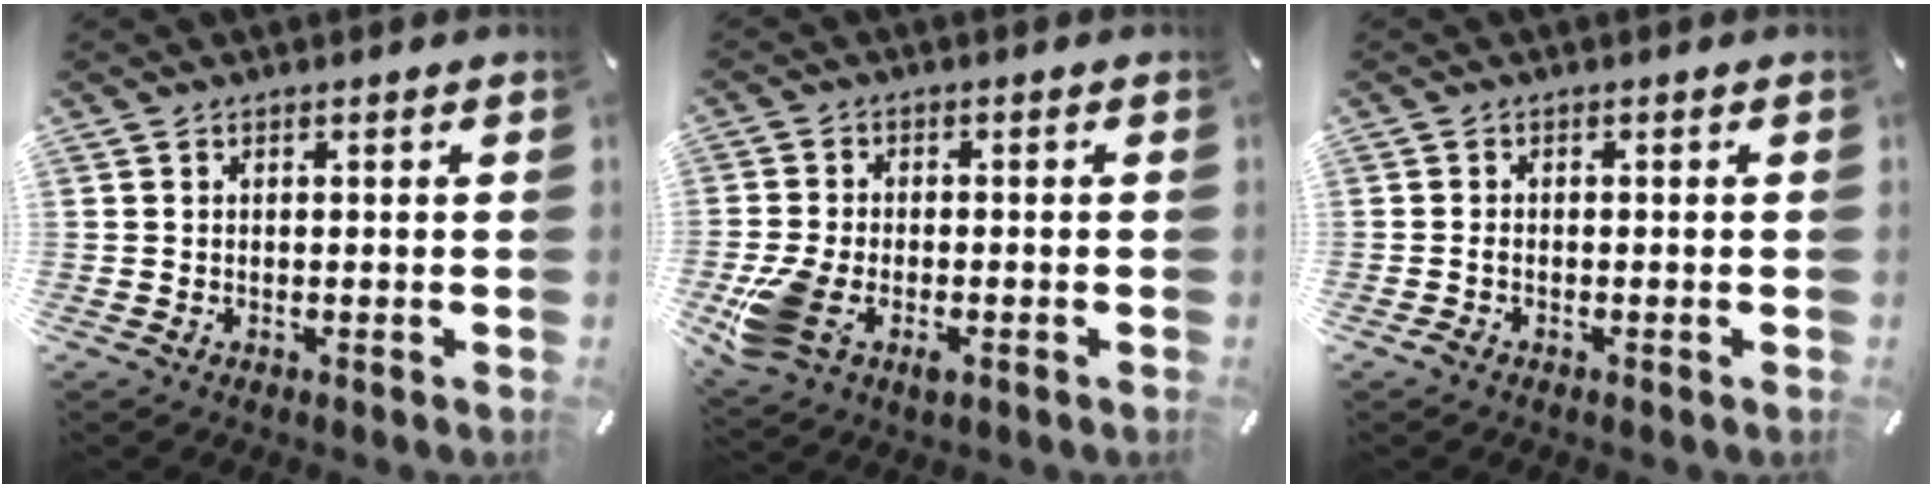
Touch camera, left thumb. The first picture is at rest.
{"total": 7.7, "force": [-3.1, 4.9, 5.1], "torque": [-0.126, 0.001, -0.056]}
{"total": 1.1, "force": [-0.8, 0.5, 0.6], "torque": [-0.013, 0.000, -0.015]}